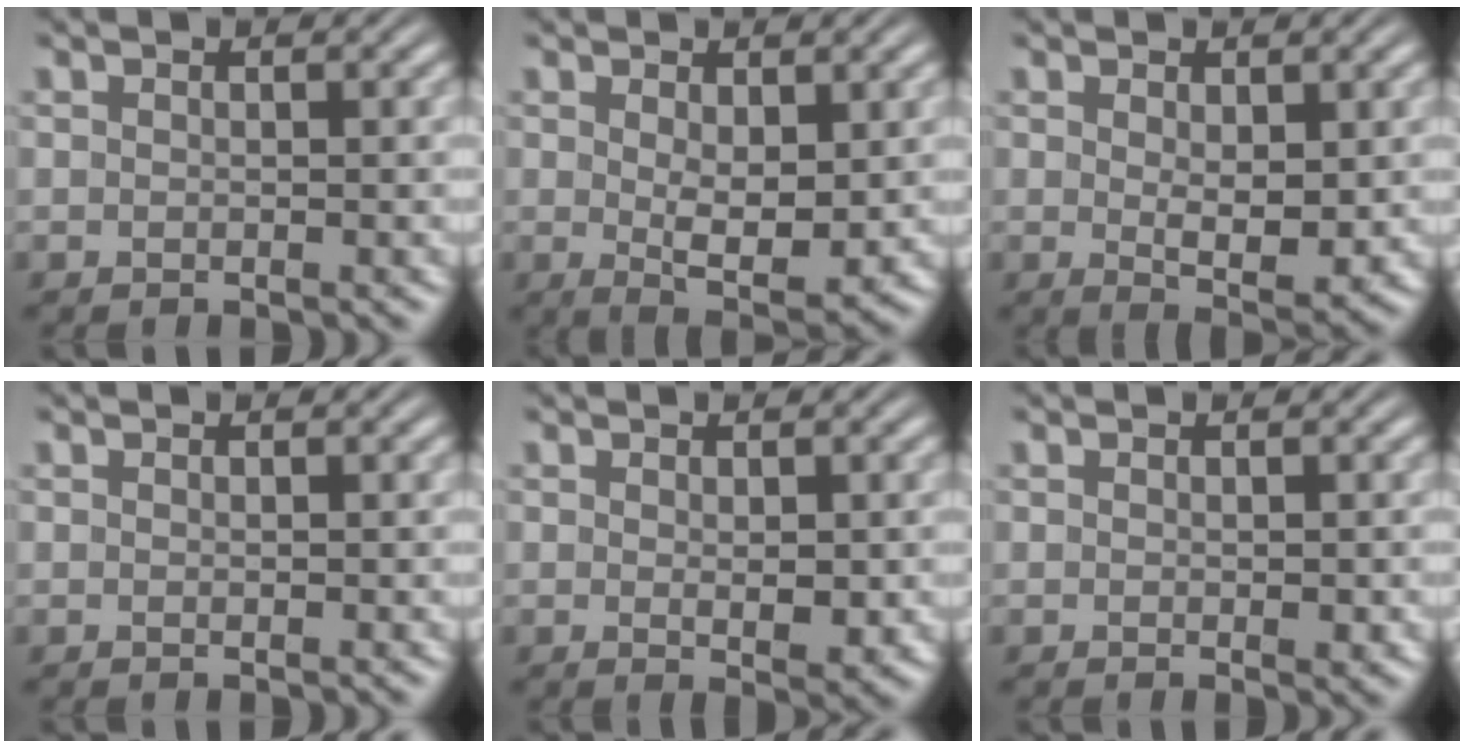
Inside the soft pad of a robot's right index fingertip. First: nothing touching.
{"total": 4.0, "force": [-0.1, 1.4, 3.8], "torque": [-0.062, -0.030, 0.010]}
{"total": 3.2, "force": [0.0, 1.1, 3.0], "torque": [-0.049, -0.027, 0.011]}
{"total": 0.0}
{"total": 1.8, "force": [-0.1, 0.6, 1.8], "torque": [-0.021, -0.014, 0.005]}
{"total": 0.7, "force": [0.0, 0.4, 0.6], "torque": [-0.006, -0.004, 0.000]}